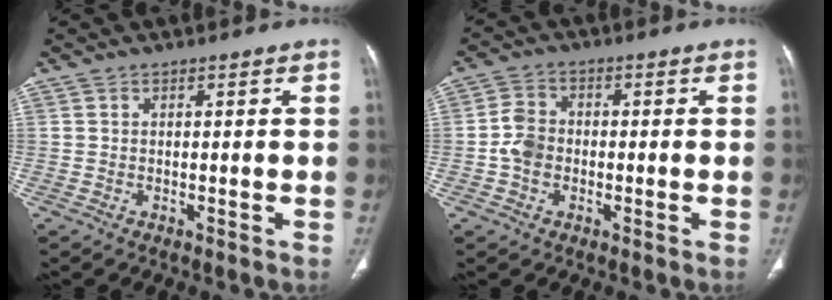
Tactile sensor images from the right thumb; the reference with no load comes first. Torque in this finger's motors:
{"motor_torque": [0.15, 0.60, 0.74, -0.70, 0.00]}